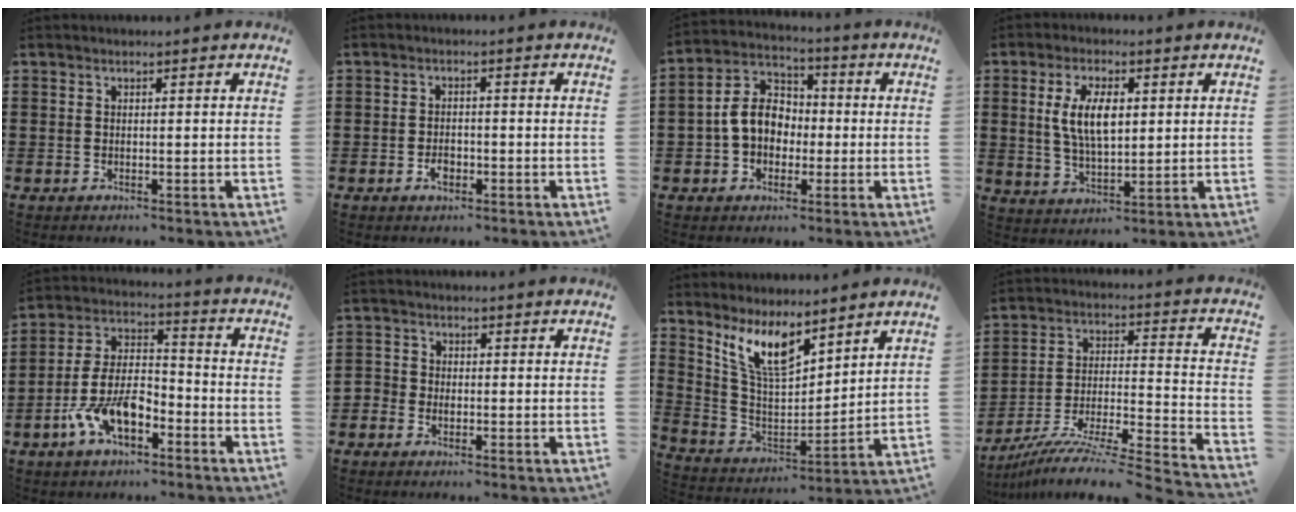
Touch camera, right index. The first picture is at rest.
{"total": 2.4, "force": [-1.1, 1.3, 1.7], "torque": [-0.033, 0.001, -0.020]}
{"total": 8.3, "force": [-0.8, 6.5, 5.2], "torque": [-0.127, 0.015, -0.017]}
{"total": 7.8, "force": [1.6, 3.5, 6.8], "torque": [-0.136, 0.005, 0.022]}
{"total": 9.8, "force": [-5.2, 4.8, 6.9], "torque": [-0.161, 0.005, -0.102]}
{"total": 1.8, "force": [-1.2, 1.3, 0.2], "torque": [-0.011, 0.005, -0.028]}
{"total": 9.6, "force": [7.0, 3.1, 5.7], "torque": [-0.133, -0.026, 0.131]}
{"total": 8.4, "force": [-7.4, -0.2, 3.9], "torque": [-0.065, -0.003, -0.151]}